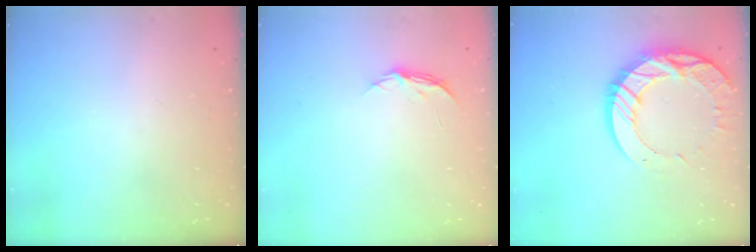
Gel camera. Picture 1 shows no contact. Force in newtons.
{"total": 4.5, "press": 4.5, "slide": 0.5}
{"total": 16.6, "press": 16.5, "slide": 1.3}